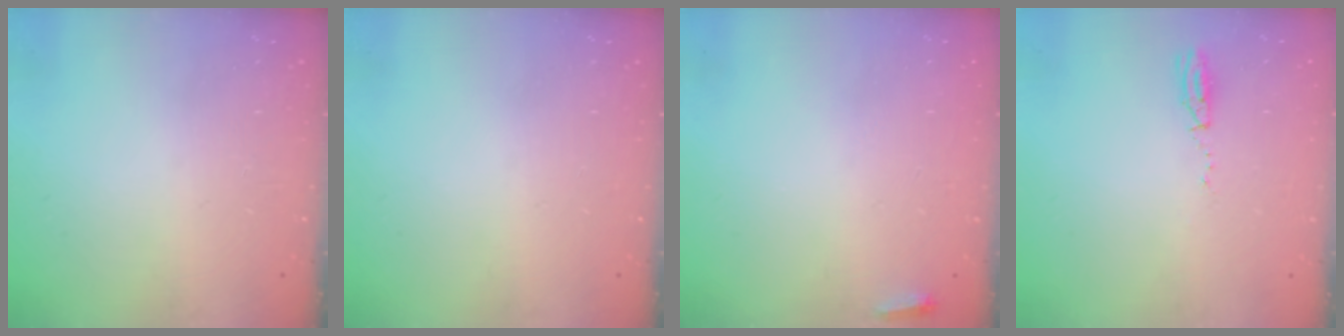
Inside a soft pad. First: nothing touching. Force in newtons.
{"total": 0.0}
{"total": 2.7, "press": 2.6, "slide": 0.9}
{"total": 3.5, "press": 2.8, "slide": 2.1}